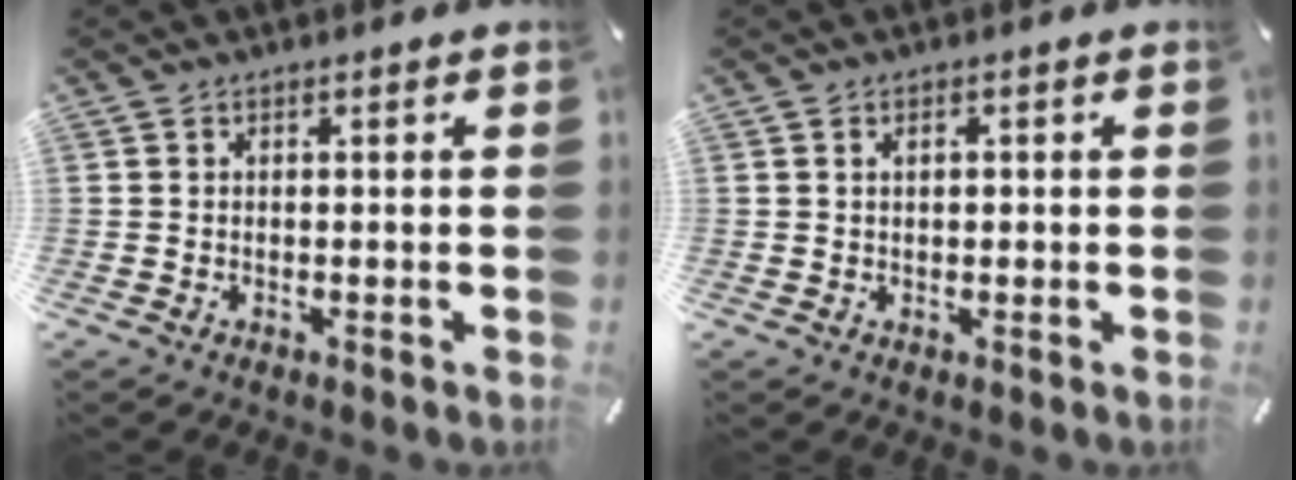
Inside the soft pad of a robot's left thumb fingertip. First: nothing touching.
{"total": 1.5, "force": [0.3, 1.0, 1.0], "torque": [-0.014, 0.003, 0.001]}